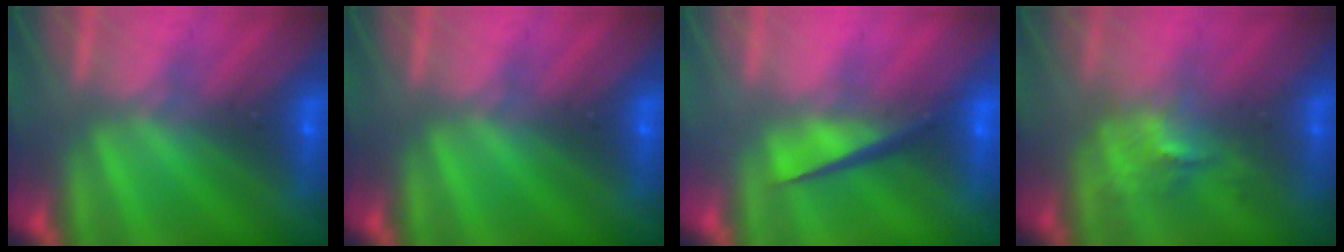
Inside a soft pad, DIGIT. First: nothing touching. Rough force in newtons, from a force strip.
{"total": 0.0}
{"total": 4.4}
{"total": 2.4}